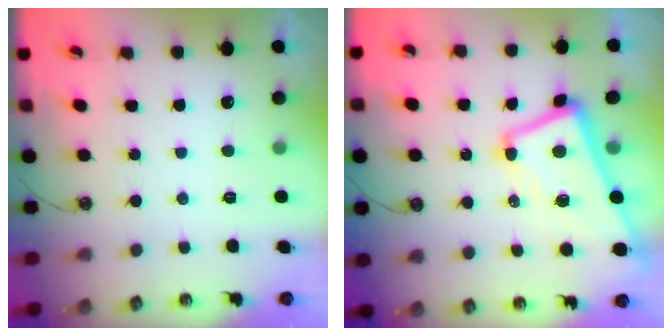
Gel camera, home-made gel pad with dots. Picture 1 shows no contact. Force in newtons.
{"total": 7.2, "press": 7.1, "slide": 1.1}